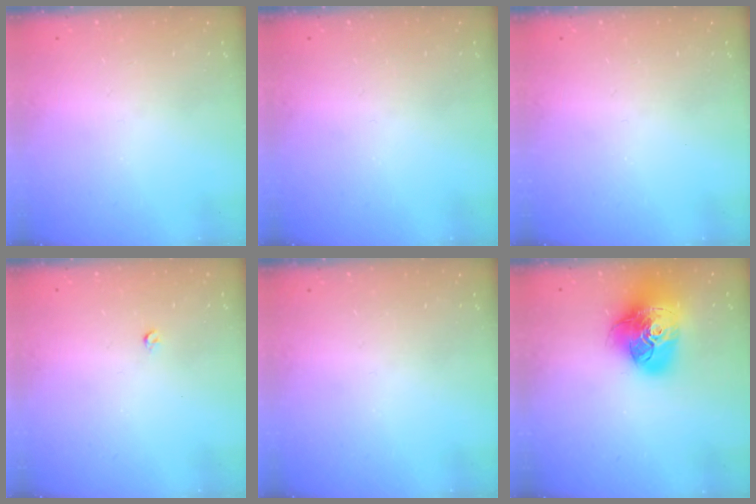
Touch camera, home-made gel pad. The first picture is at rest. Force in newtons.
{"total": 0.0}
{"total": 0.0}
{"total": 2.6, "press": 2.5, "slide": 0.4}
{"total": 0.0}
{"total": 21.4, "press": 21.3, "slide": 2.3}